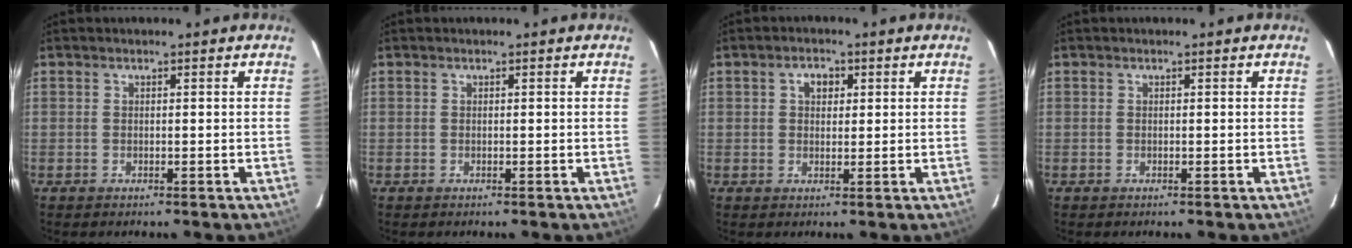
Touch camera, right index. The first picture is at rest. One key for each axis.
{"total": 0.0}
{"total": 3.1, "fx": 1.1, "fy": 2.2, "fz": 2.0, "tx": -0.029, "ty": 0.011, "tz": 0.018}
{"total": 0.0}